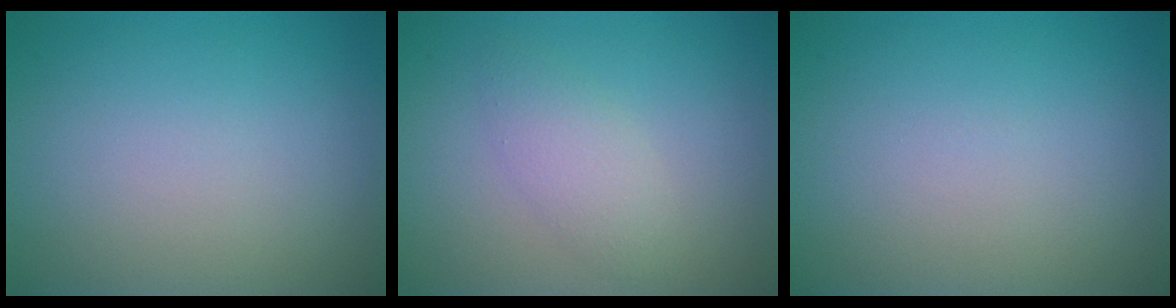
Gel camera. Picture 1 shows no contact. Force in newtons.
{"total": 2.2, "press": 2.2, "slide": 0.0}
{"total": 0.0}